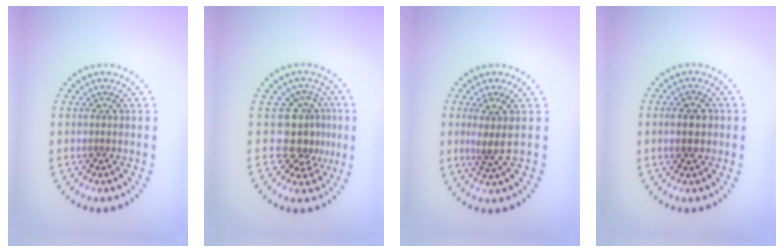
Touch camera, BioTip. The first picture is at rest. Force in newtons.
{"total": 3.8, "press": 2.9, "slide": 2.4}
{"total": 2.3, "press": 1.6, "slide": 1.7}
{"total": 3.1, "press": 3.1, "slide": 0.0}